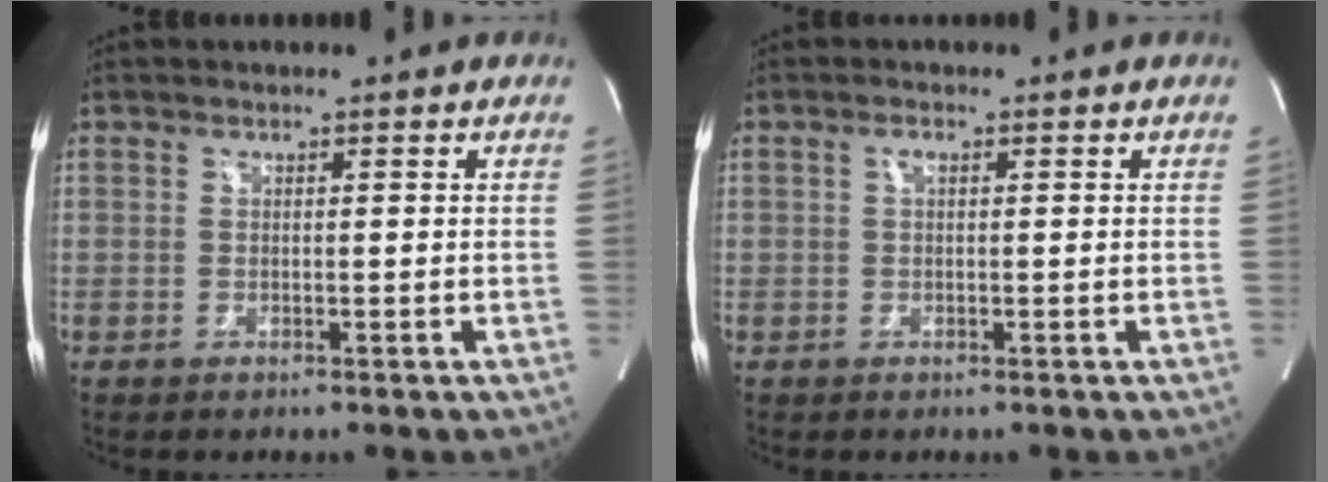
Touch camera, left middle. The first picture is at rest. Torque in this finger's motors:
{"motor_torque": [0.38, -0.22, 0.09, 0.04]}